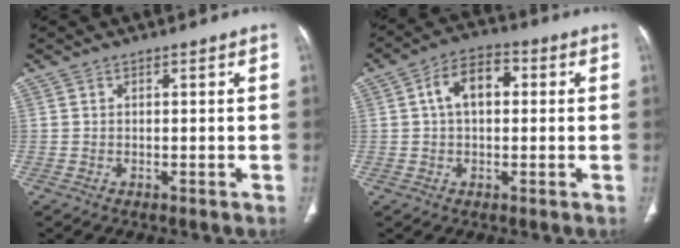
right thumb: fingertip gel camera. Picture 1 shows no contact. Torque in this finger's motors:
{"motor_torque": [-0.04, 1.43, 0.84, 0.10, 0.25]}